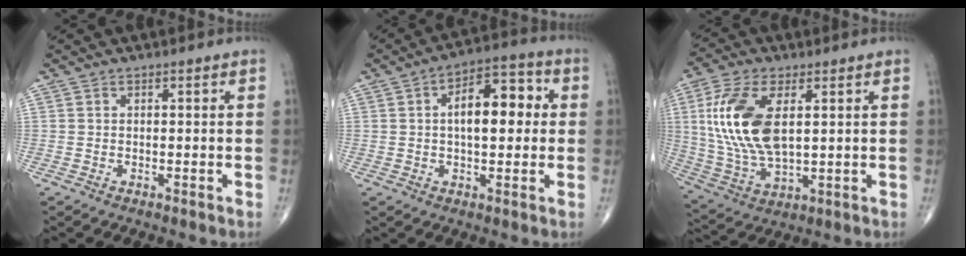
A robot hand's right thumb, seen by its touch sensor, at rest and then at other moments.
{"total": 11.4, "force": [1.4, 5.8, 9.8], "torque": [-0.124, 0.025, 0.013]}
{"total": 16.0, "force": [3.2, 7.9, 13.5], "torque": [-0.284, -0.009, 0.069]}